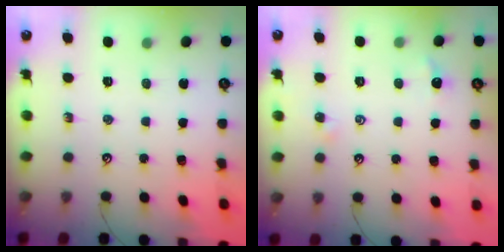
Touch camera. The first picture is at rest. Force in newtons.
{"total": 1.6, "press": 1.5, "slide": 0.6}